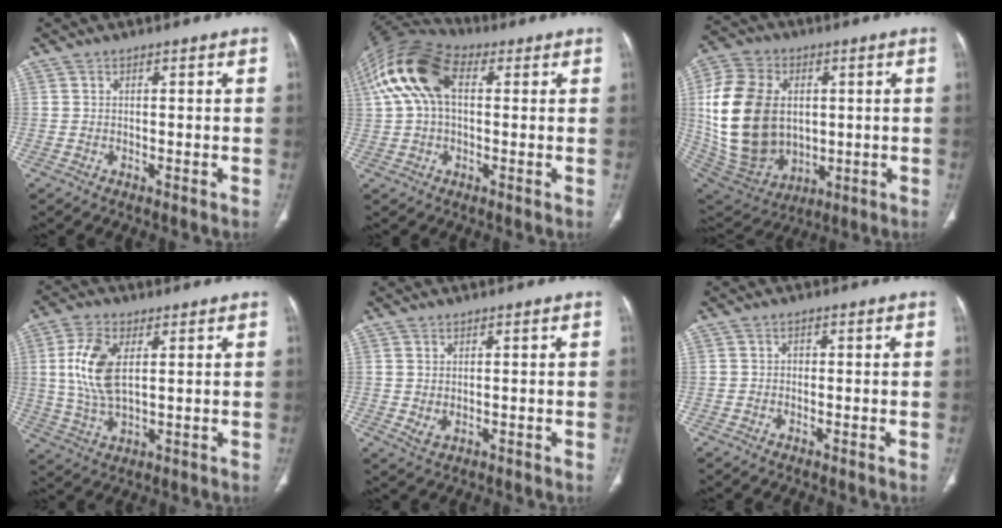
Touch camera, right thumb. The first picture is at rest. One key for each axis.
{"total": 14.8, "fx": 3.3, "fy": 8.9, "fz": 11.4, "tx": -0.236, "ty": 0.040, "tz": 0.057}
{"total": 22.9, "fx": 2.0, "fy": 16.6, "fz": 15.7, "tx": -0.304, "ty": -0.006, "tz": 0.061}
{"total": 10.5, "fx": 2.4, "fy": 5.3, "fz": 8.7, "tx": -0.187, "ty": -0.007, "tz": 0.049}
{"total": 2.0, "fx": 0.1, "fy": 1.2, "fz": 1.5, "tx": -0.034, "ty": -0.004, "tz": 0.011}
{"total": 0.8, "fx": -0.2, "fy": 0.7, "fz": 0.3, "tx": 0.001, "ty": 0.004, "tz": -0.007}